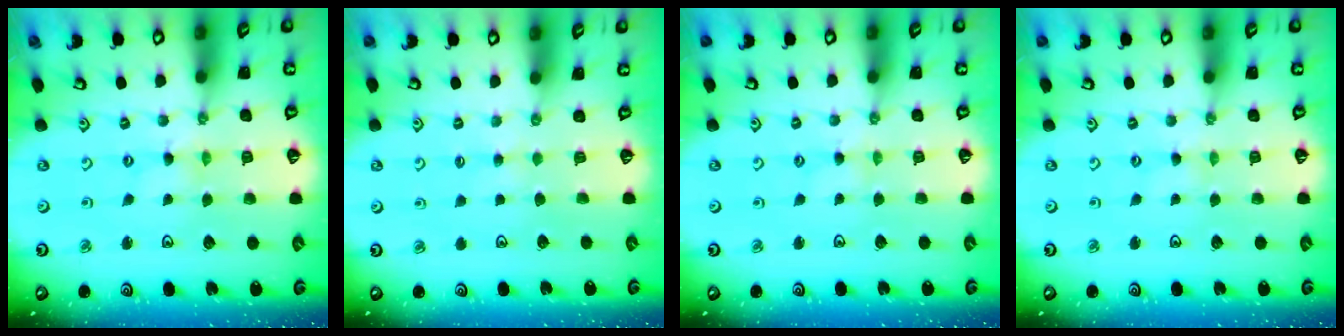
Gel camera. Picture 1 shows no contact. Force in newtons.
{"total": 2.4, "press": 2.4, "slide": 0.4}
{"total": 2.0, "press": 2.0, "slide": 0.3}
{"total": 0.7, "press": 0.7, "slide": 0.1}